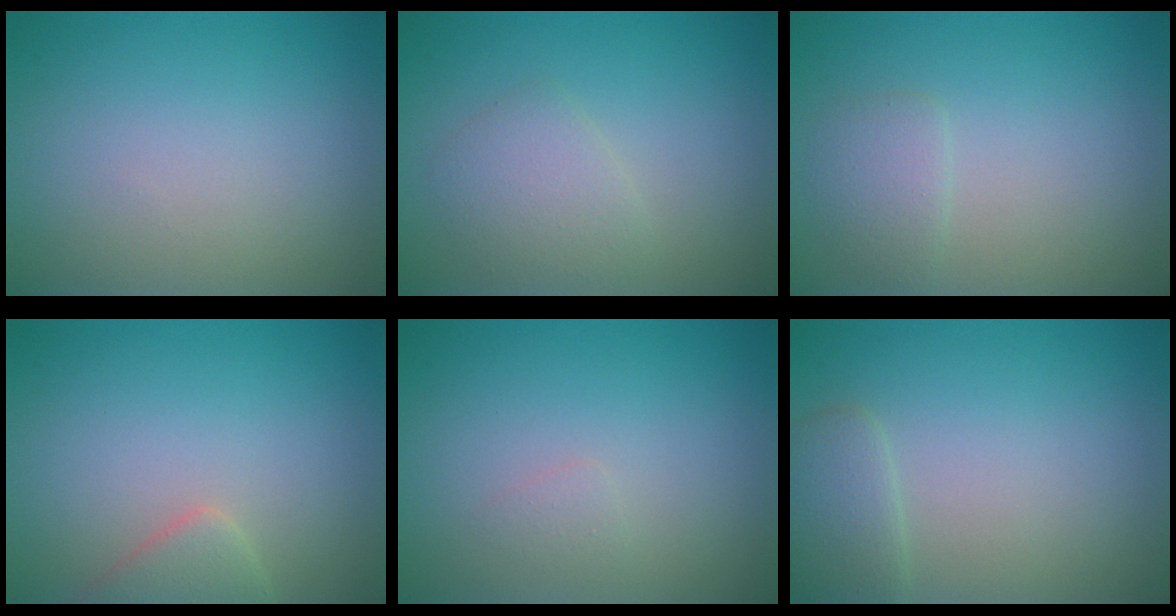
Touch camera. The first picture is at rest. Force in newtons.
{"total": 2.4, "press": 2.4, "slide": 0.1}
{"total": 1.7, "press": 1.7, "slide": 0.1}
{"total": 2.1, "press": 2.1, "slide": 0.2}
{"total": 0.7, "press": 0.7, "slide": 0.0}
{"total": 2.1, "press": 2.1, "slide": 0.1}